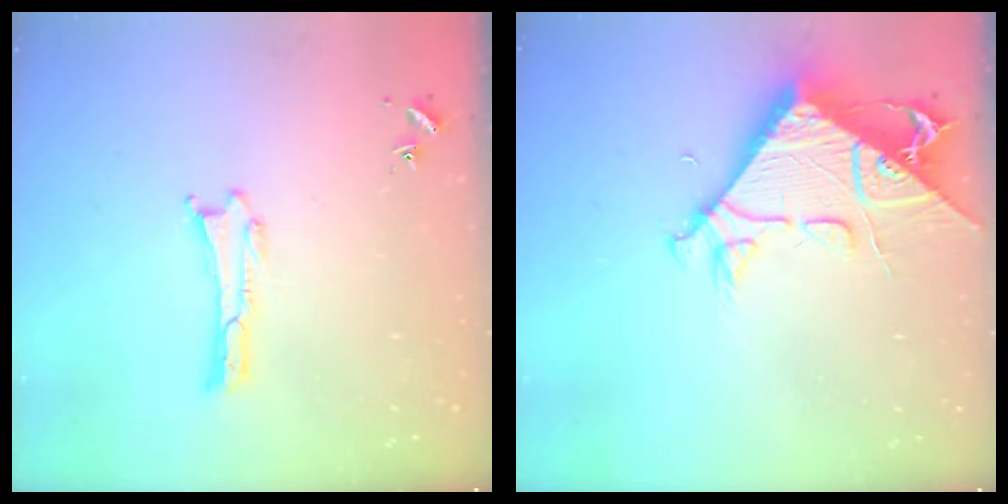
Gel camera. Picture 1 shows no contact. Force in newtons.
{"total": 8.6, "press": 8.5, "slide": 1.0}